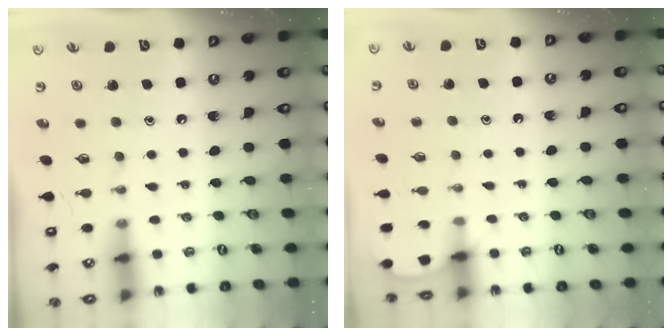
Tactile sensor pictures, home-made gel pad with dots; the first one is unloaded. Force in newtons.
{"total": 2.1, "press": 2.1, "slide": 0.3}